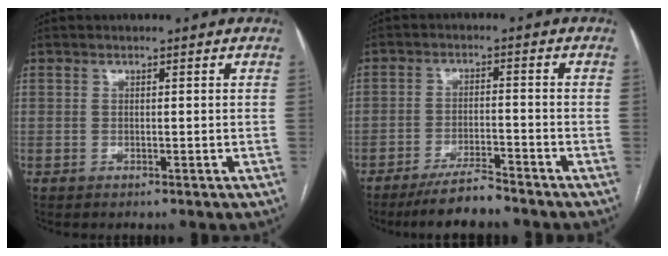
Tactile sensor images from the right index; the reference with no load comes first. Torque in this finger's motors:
{"motor_torque": [0.04, 0.02, -0.05, -0.04]}